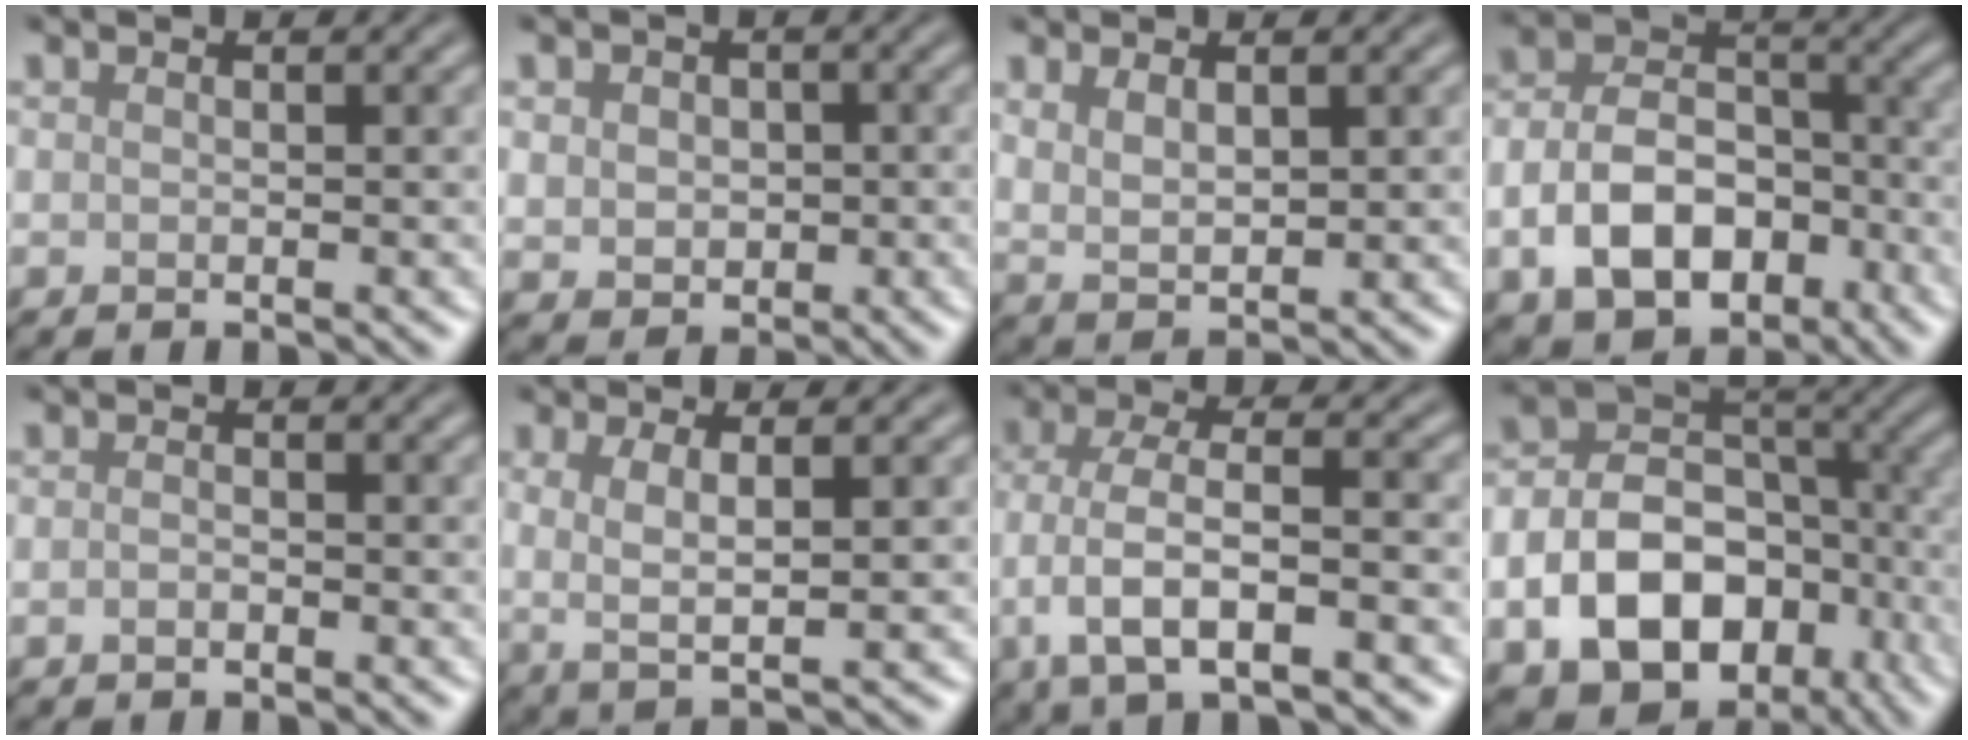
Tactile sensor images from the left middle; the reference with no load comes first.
{"total": 3.5, "force": [0.3, 3.0, 1.9], "torque": [-0.034, 0.005, -0.001]}
{"total": 3.2, "force": [1.3, 1.5, 2.5], "torque": [-0.056, -0.006, 0.032]}
{"total": 8.9, "force": [-3.3, 6.0, 5.7], "torque": [-0.103, -0.004, -0.060]}
{"total": 0.8, "force": [-0.4, 0.4, 0.6], "torque": [-0.013, -0.001, -0.010]}
{"total": 3.5, "force": [0.3, 0.9, 3.4], "torque": [-0.068, -0.006, 0.007]}
{"total": 7.1, "force": [-2.5, 2.6, 6.1], "torque": [-0.119, 0.001, -0.049]}
{"total": 13.5, "force": [-4.7, 9.9, 7.9], "torque": [-0.147, -0.020, -0.071]}